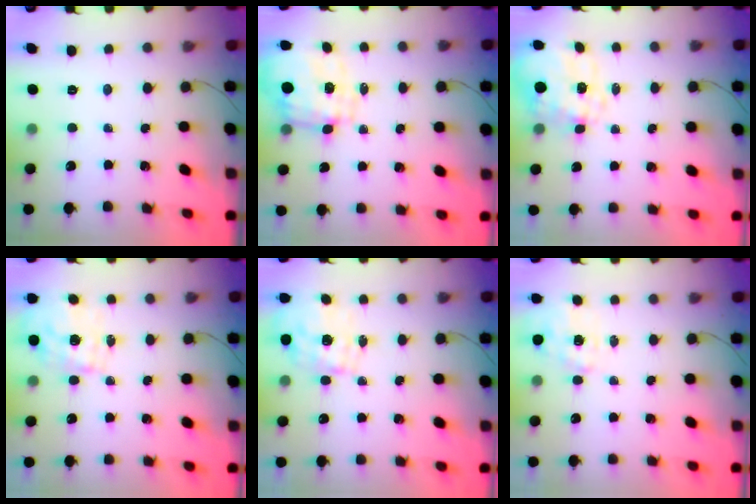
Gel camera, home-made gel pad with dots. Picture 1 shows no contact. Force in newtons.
{"total": 3.6, "press": 3.3, "slide": 1.4}
{"total": 10.1, "press": 9.9, "slide": 1.7}
{"total": 1.0, "press": 0.8, "slide": 0.6}
{"total": 1.7, "press": 1.5, "slide": 0.7}
{"total": 2.2, "press": 2.1, "slide": 0.7}